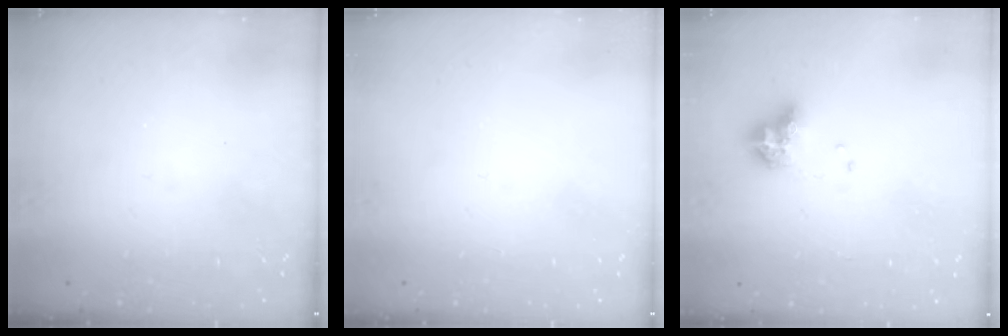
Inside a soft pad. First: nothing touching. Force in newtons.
{"total": 0.0}
{"total": 8.5, "press": 8.5, "slide": 1.1}